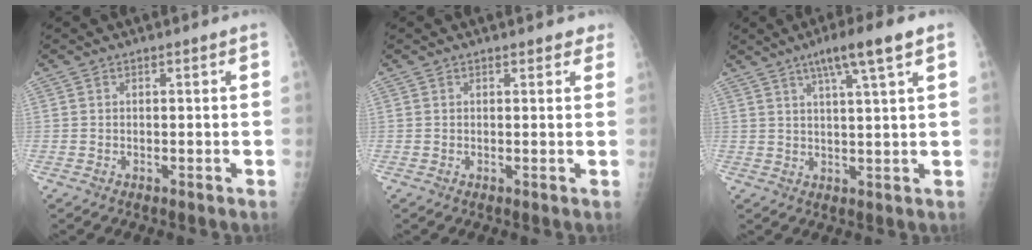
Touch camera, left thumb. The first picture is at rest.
{"total": 2.0, "force": [1.6, 1.0, 0.8], "torque": [0.012, -0.002, 0.011]}
{"total": 8.2, "force": [4.5, 0.2, 6.8], "torque": [-0.115, -0.007, 0.075]}